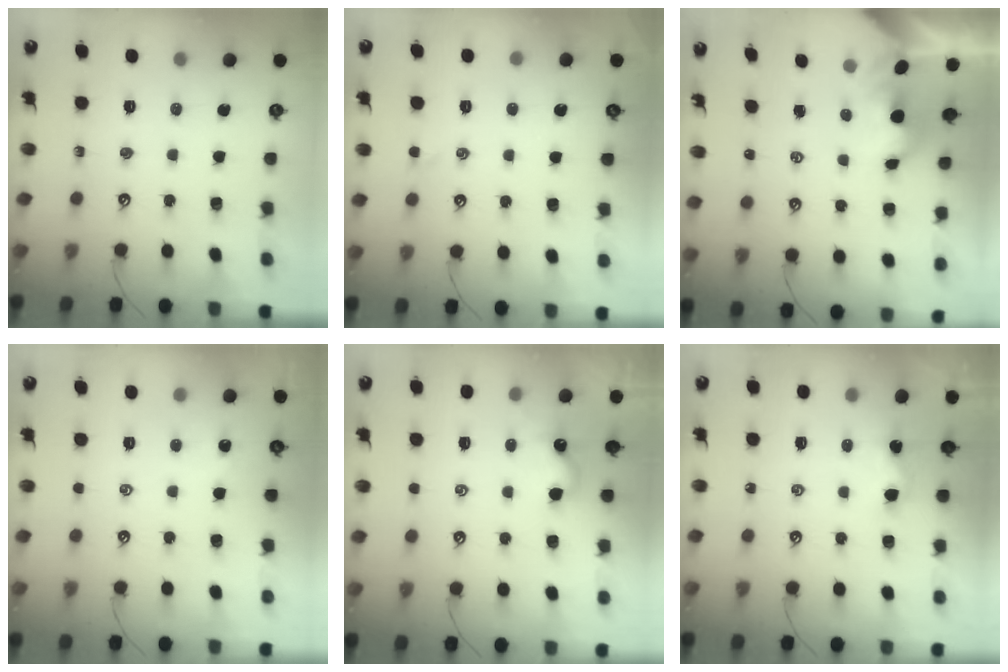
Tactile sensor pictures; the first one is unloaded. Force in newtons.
{"total": 1.1, "press": 1.1, "slide": 0.4}
{"total": 1.7, "press": 1.6, "slide": 0.2}
{"total": 2.4, "press": 2.4, "slide": 0.1}
{"total": 1.3, "press": 1.2, "slide": 0.4}
{"total": 2.7, "press": 2.7, "slide": 0.3}